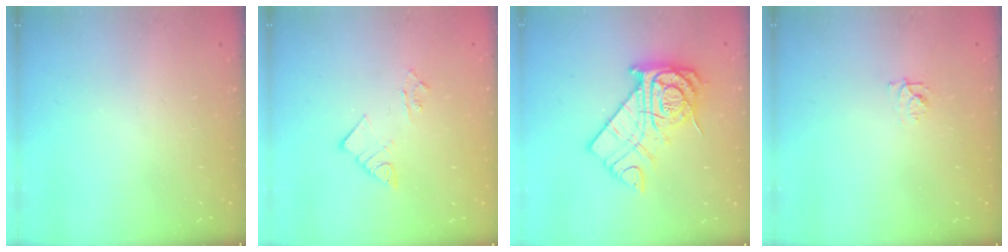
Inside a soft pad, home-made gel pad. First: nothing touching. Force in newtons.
{"total": 5.5, "press": 5.5, "slide": 0.4}
{"total": 16.8, "press": 16.7, "slide": 1.7}
{"total": 4.4, "press": 4.3, "slide": 0.5}